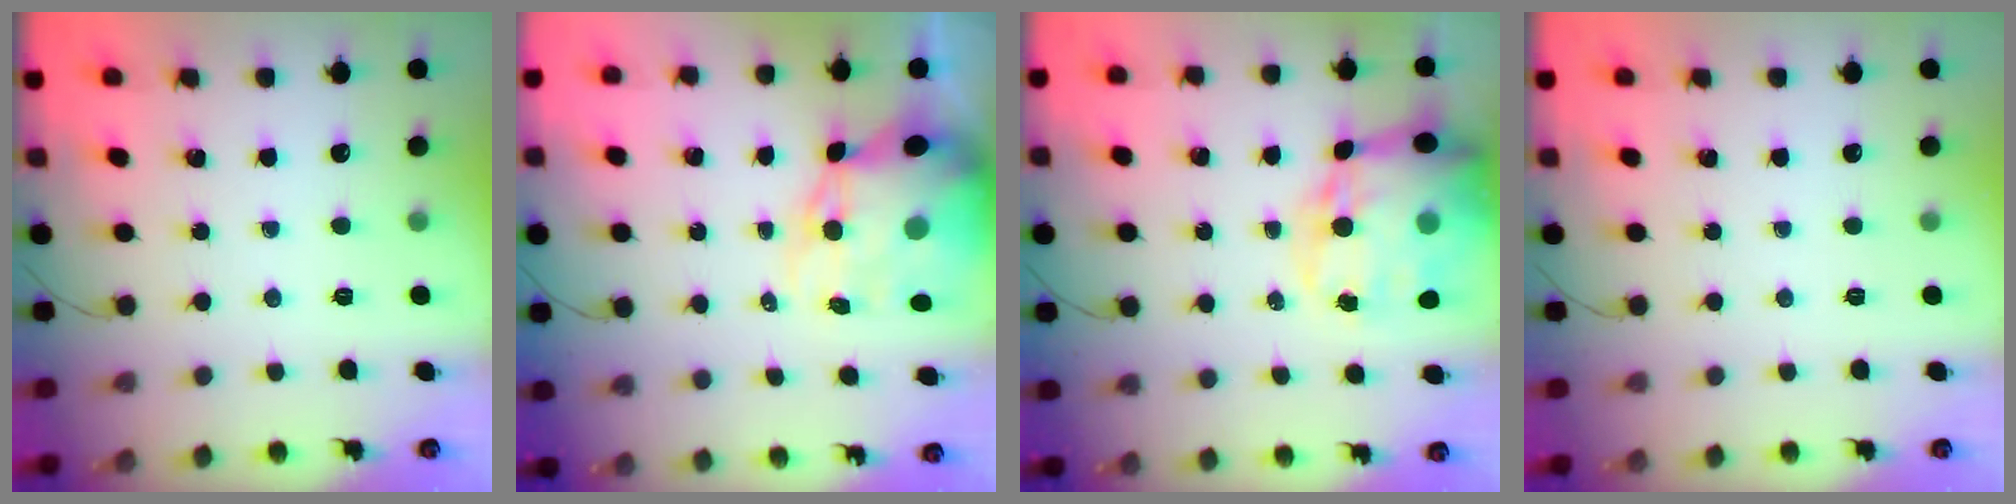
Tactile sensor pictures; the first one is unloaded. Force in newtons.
{"total": 15.6, "press": 15.2, "slide": 3.6}
{"total": 24.5, "press": 23.8, "slide": 5.8}
{"total": 0.0}